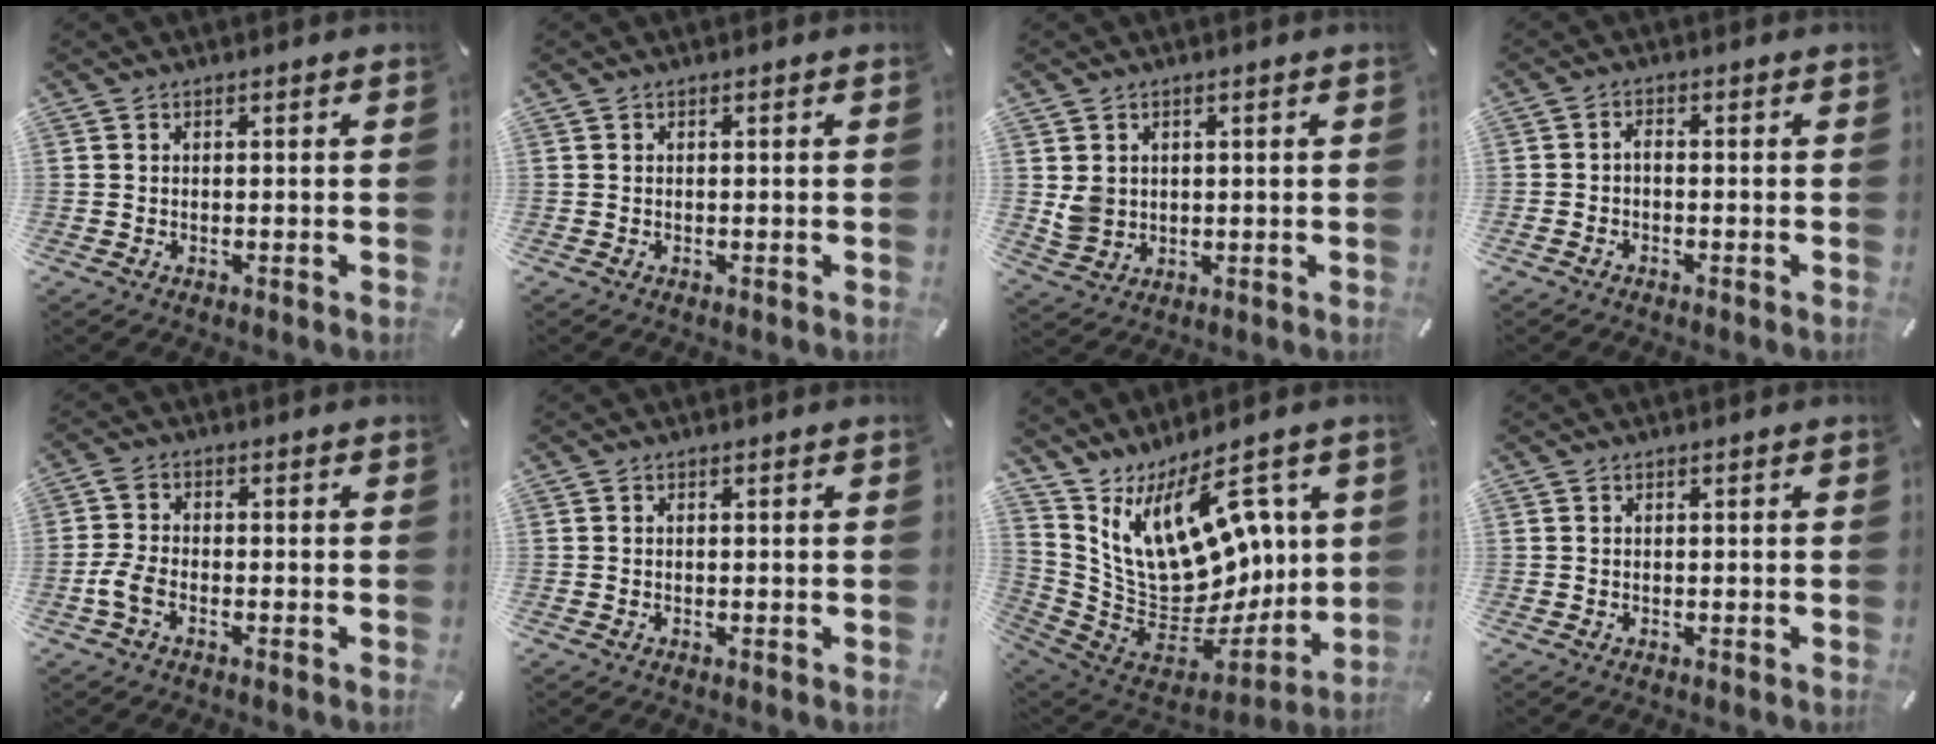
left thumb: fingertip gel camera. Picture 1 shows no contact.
{"total": 0.0}
{"total": 4.6, "force": [1.3, 4.2, 1.2], "torque": [-0.014, 0.003, 0.025]}
{"total": 1.5, "force": [-1.0, 0.5, 1.0], "torque": [-0.020, 0.005, -0.020]}
{"total": 4.4, "force": [-2.0, 2.4, 3.1], "torque": [-0.076, 0.001, -0.041]}
{"total": 0.0}
{"total": 20.3, "force": [8.6, 11.3, 14.5], "torque": [-0.262, -0.080, 0.161]}
{"total": 0.0}